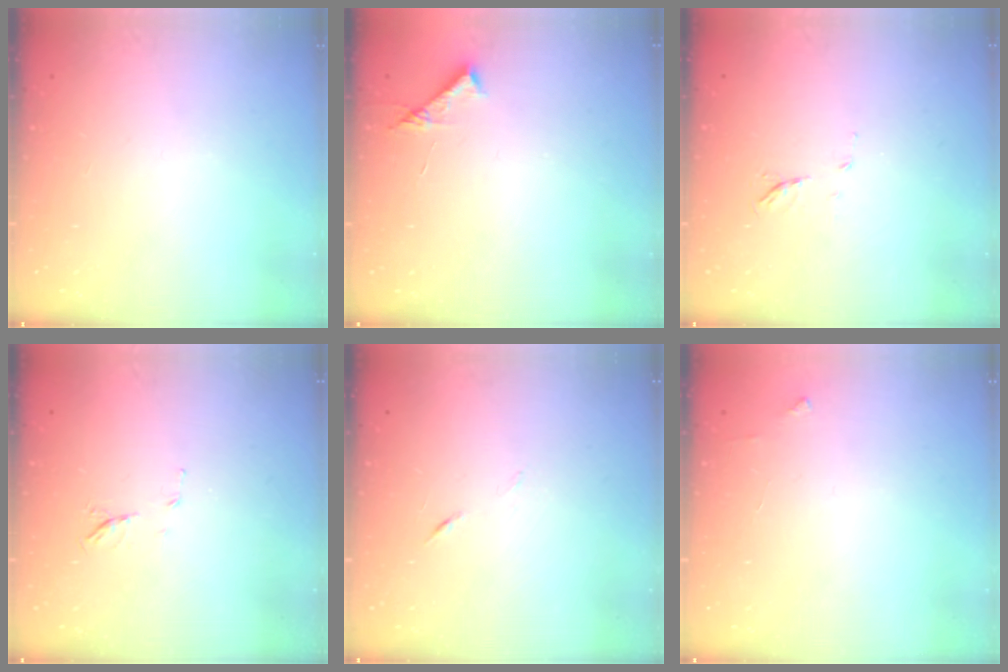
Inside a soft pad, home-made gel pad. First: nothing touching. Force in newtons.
{"total": 6.9, "press": 6.9, "slide": 0.7}
{"total": 4.9, "press": 4.8, "slide": 1.3}
{"total": 5.4, "press": 5.2, "slide": 1.3}
{"total": 4.0, "press": 3.9, "slide": 0.8}
{"total": 2.6, "press": 2.6, "slide": 0.2}